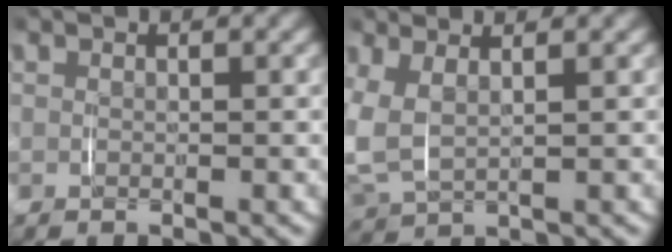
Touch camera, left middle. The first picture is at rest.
{"total": 6.7, "force": [1.2, 5.3, 4.0], "torque": [-0.130, -0.009, 0.023]}